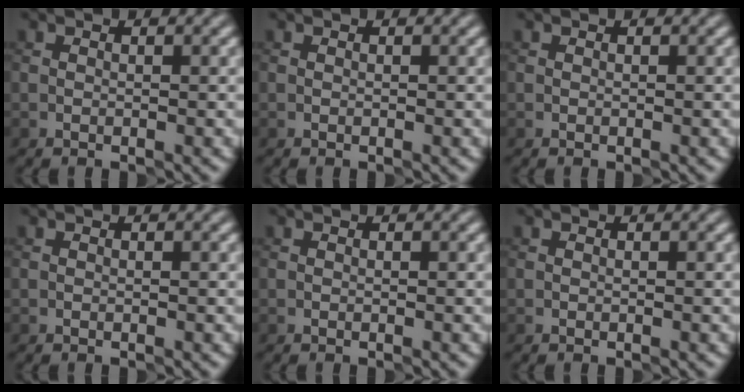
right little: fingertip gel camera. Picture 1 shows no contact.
{"total": 0.0}
{"total": 0.0}
{"total": 0.0}
{"total": 0.0}
{"total": 0.0}